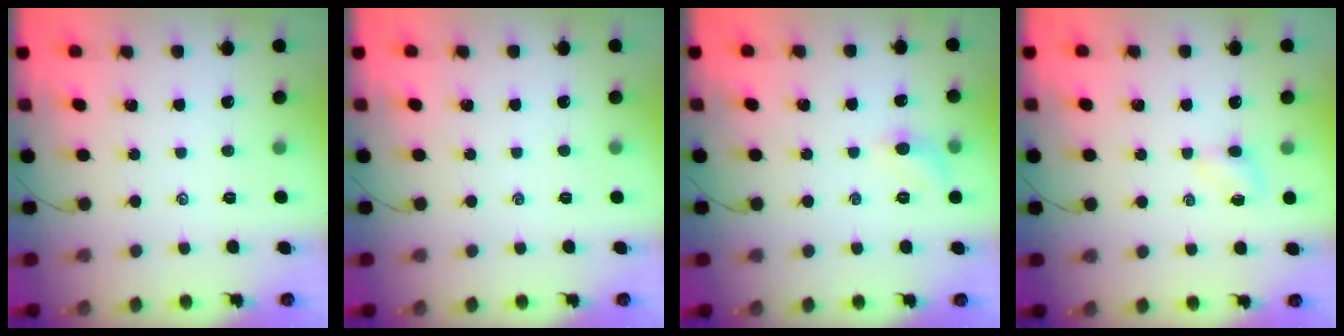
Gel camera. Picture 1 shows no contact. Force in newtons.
{"total": 0.0}
{"total": 6.4, "press": 6.3, "slide": 1.4}
{"total": 2.8, "press": 2.6, "slide": 1.0}